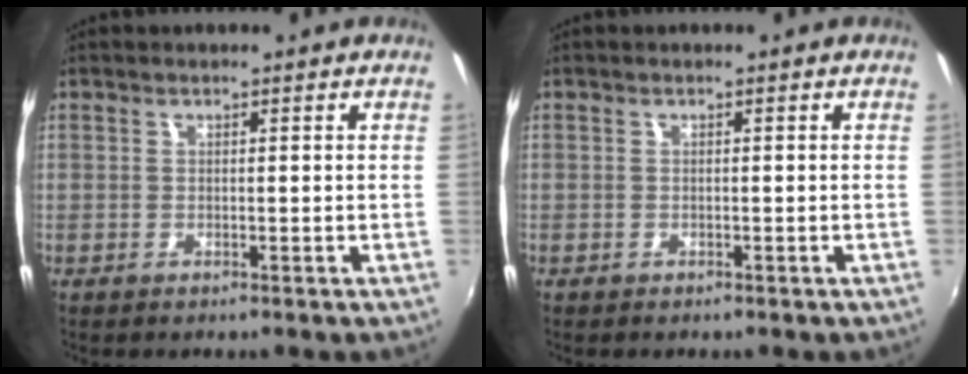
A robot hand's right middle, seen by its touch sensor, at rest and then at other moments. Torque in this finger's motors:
{"motor_torque": [0.04, -0.03, -0.23, -0.16]}